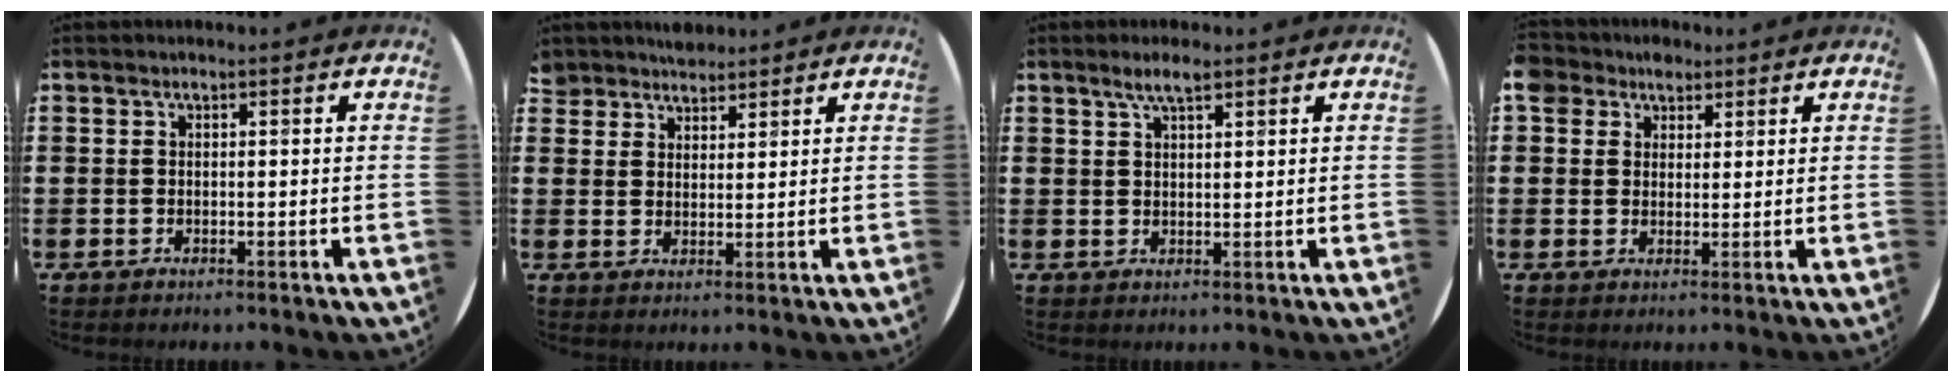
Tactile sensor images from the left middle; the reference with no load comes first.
{"total": 3.4, "force": [3.2, 1.0, -0.4], "torque": [-0.002, -0.003, 0.064]}
{"total": 3.2, "force": [2.3, 0.7, 2.1], "torque": [-0.036, 0.002, 0.039]}
{"total": 4.3, "force": [3.2, 2.8, 0.8], "torque": [-0.013, 0.004, 0.058]}